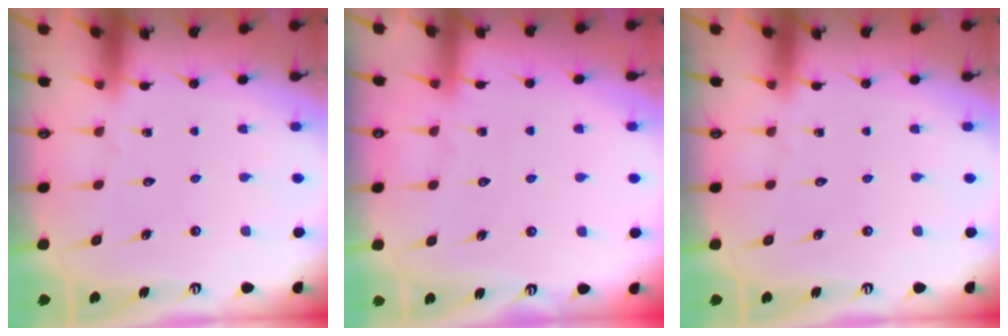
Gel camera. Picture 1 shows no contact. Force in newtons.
{"total": 5.0, "press": 5.0, "slide": 0.6}
{"total": 0.0}